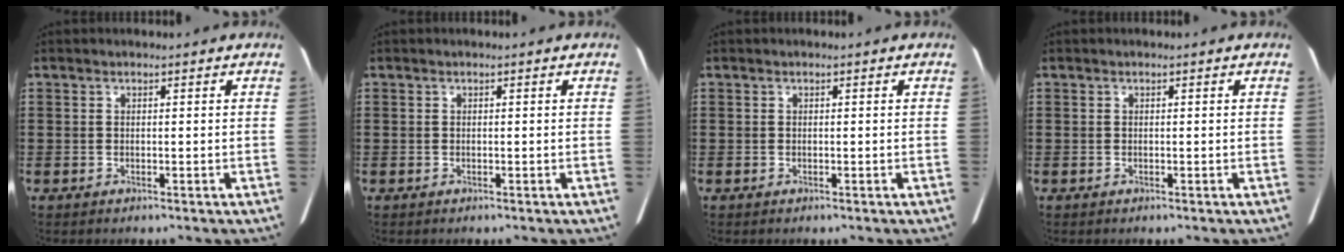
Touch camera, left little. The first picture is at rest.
{"total": 0.0}
{"total": 0.0}
{"total": 0.0}